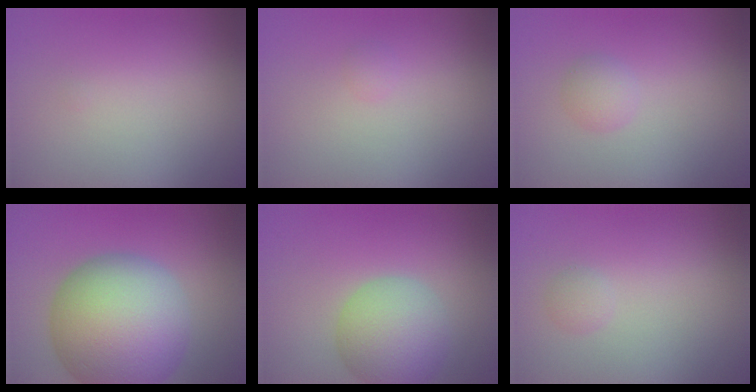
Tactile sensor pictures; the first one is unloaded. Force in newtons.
{"total": 0.5, "press": 0.5, "slide": 0.0}
{"total": 1.4, "press": 1.4, "slide": 0.0}
{"total": 14.2, "press": 14.2, "slide": 0.5}
{"total": 6.0, "press": 6.0, "slide": 0.4}
{"total": 0.8, "press": 0.8, "slide": 0.1}